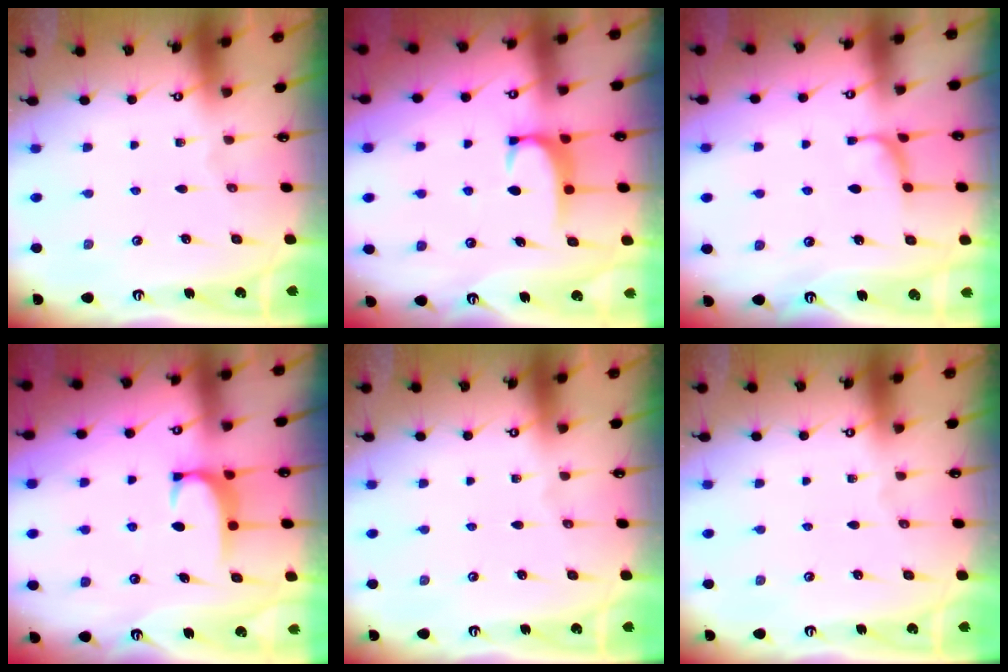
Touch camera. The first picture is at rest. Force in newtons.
{"total": 1.8, "press": 1.7, "slide": 0.5}
{"total": 0.9, "press": 0.4, "slide": 0.8}
{"total": 1.8, "press": 1.7, "slide": 0.5}
{"total": 0.0}
{"total": 0.0}